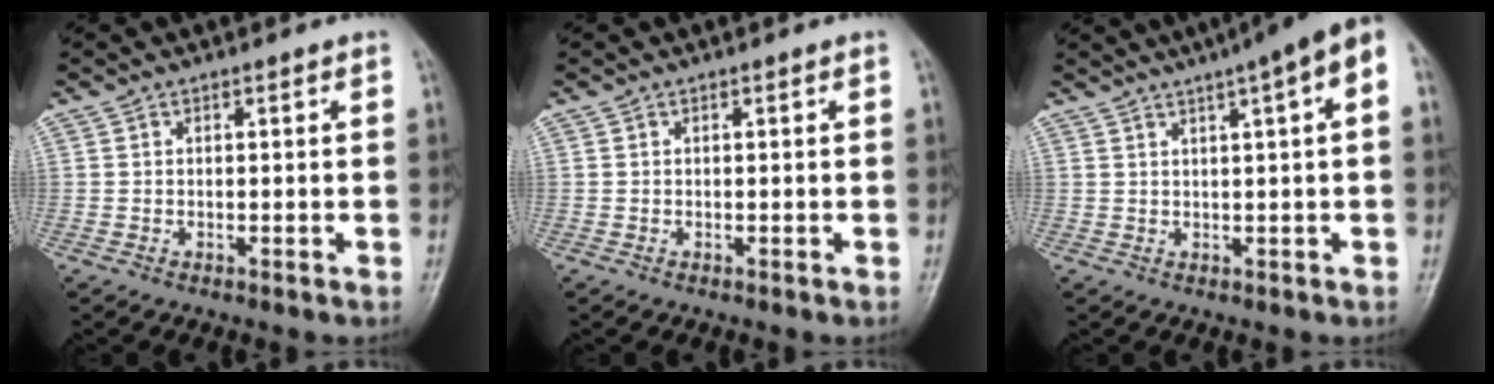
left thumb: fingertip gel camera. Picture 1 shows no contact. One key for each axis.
{"total": 0.0}
{"total": 10.1, "fx": 4.7, "fy": 1.6, "fz": 8.8, "tx": -0.116, "ty": 0.030, "tz": 0.058}